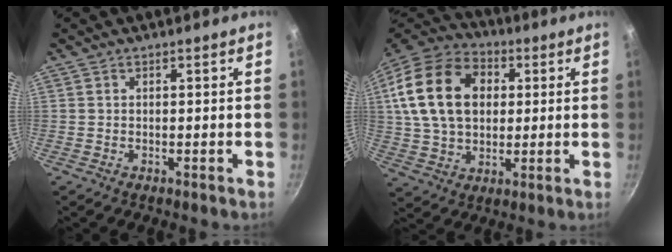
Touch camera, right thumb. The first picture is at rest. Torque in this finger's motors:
{"motor_torque": [-0.99, 2.84, 1.83, 0.31, 0.61]}